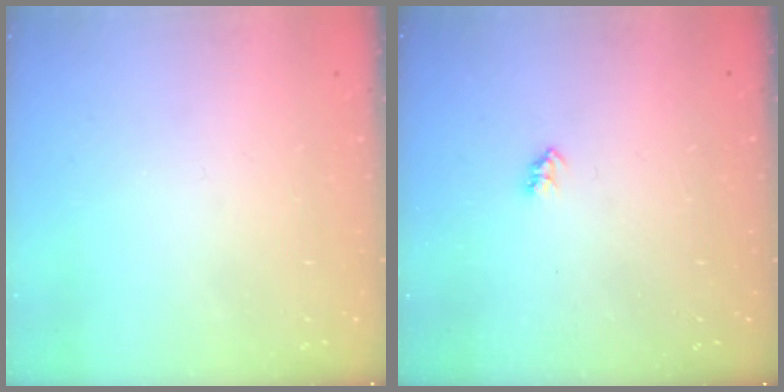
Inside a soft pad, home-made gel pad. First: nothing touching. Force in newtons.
{"total": 2.1, "press": 2.1, "slide": 0.4}